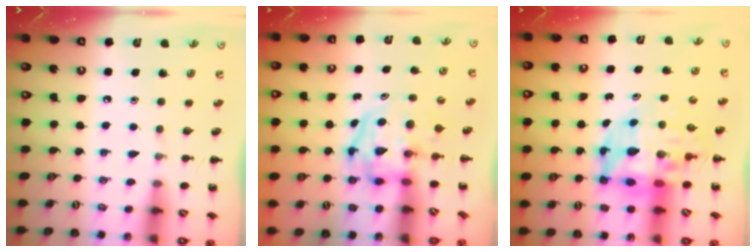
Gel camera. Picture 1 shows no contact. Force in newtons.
{"total": 3.7, "press": 3.7, "slide": 0.6}
{"total": 11.2, "press": 10.8, "slide": 3.3}